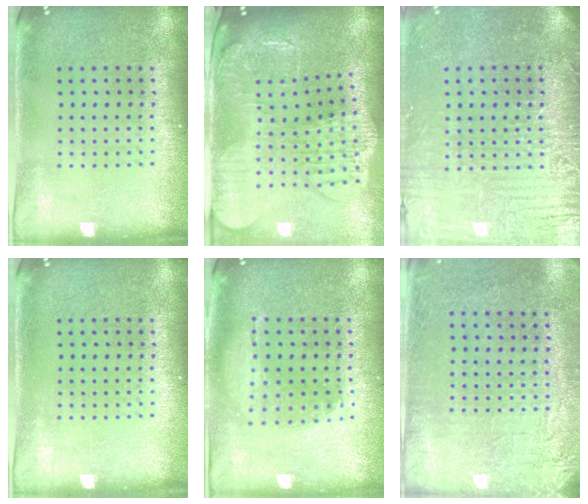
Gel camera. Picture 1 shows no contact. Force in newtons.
{"total": 3.0, "press": 2.5, "slide": 1.7}
{"total": 4.2, "press": 3.9, "slide": 1.7}
{"total": 0.0}
{"total": 1.3, "press": 1.1, "slide": 0.6}
{"total": 2.7, "press": 2.4, "slide": 1.2}